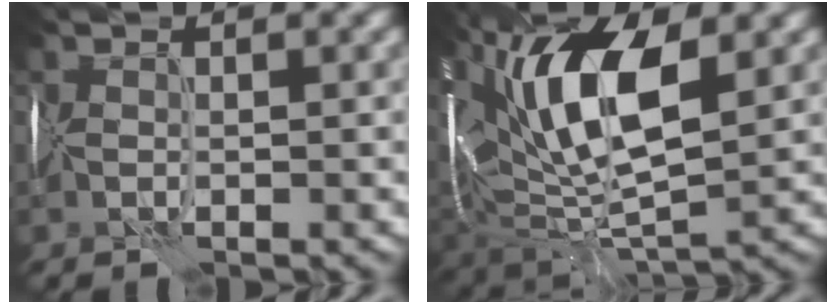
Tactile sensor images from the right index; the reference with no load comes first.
{"total": 12.2, "force": [3.3, 5.7, 10.2], "torque": [-0.177, 0.016, 0.052]}